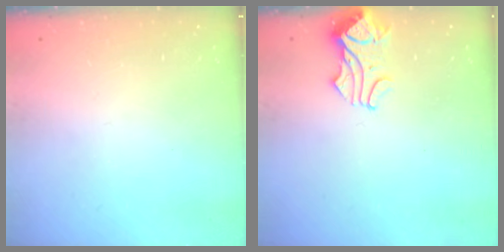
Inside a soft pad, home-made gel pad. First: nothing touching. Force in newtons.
{"total": 0.6, "press": 0.2, "slide": 0.6}